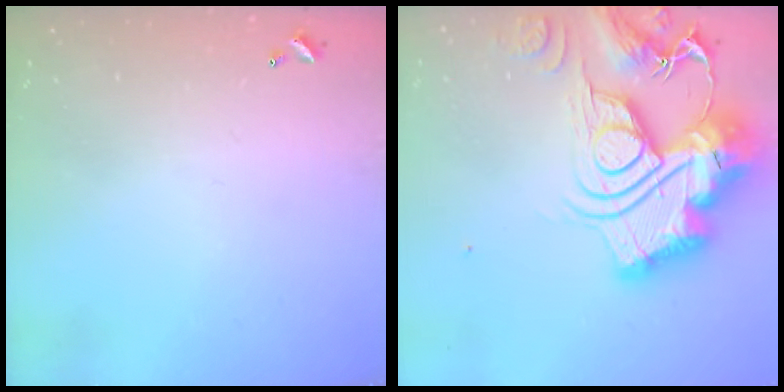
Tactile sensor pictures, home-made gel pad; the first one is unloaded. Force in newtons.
{"total": 0.6, "press": 0.6, "slide": 0.0}